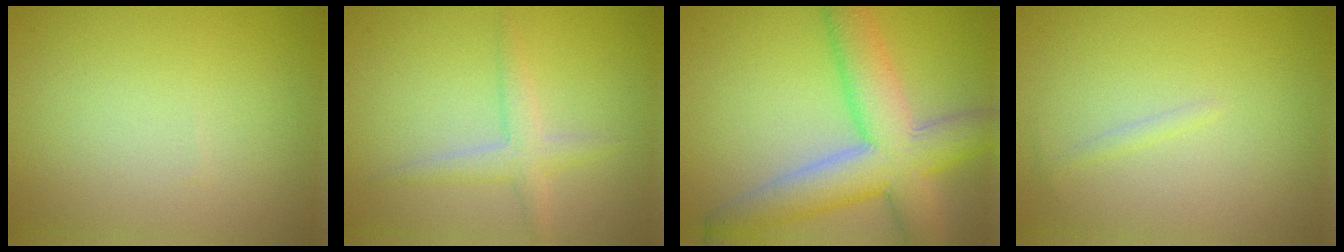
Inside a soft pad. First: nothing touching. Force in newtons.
{"total": 2.3, "press": 2.3, "slide": 0.1}
{"total": 9.2, "press": 9.1, "slide": 0.5}
{"total": 0.7, "press": 0.7, "slide": 0.1}